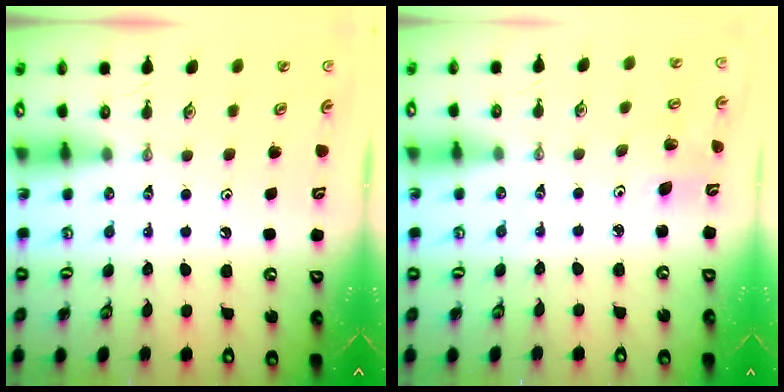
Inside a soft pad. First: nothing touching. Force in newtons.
{"total": 3.5, "press": 3.2, "slide": 1.4}